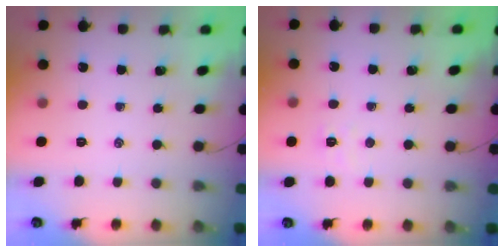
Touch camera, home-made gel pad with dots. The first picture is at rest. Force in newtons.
{"total": 2.7, "press": 2.5, "slide": 0.8}